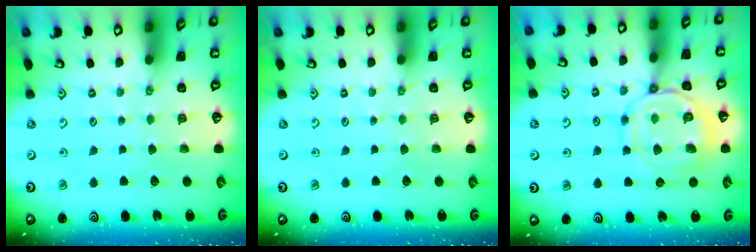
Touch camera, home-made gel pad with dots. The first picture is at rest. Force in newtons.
{"total": 0.0}
{"total": 11.3, "press": 11.3, "slide": 1.2}